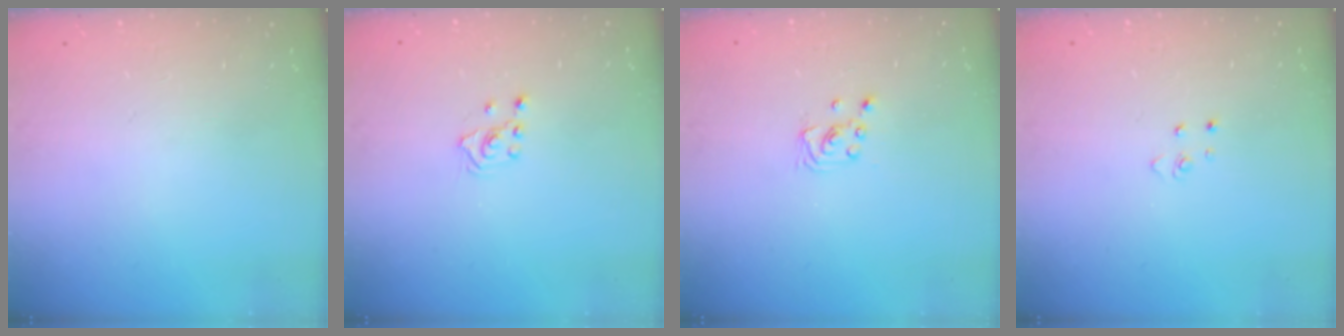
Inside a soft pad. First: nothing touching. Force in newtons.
{"total": 2.1, "press": 1.8, "slide": 0.9}
{"total": 2.1, "press": 2.1, "slide": 0.2}
{"total": 2.8, "press": 2.8, "slide": 0.3}